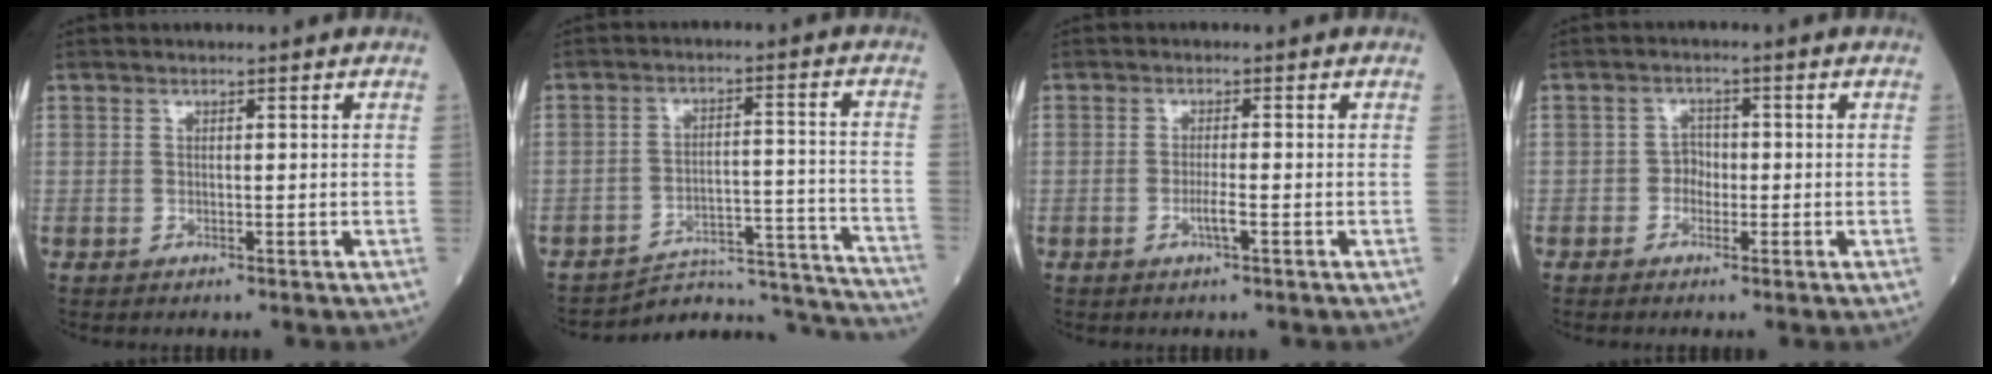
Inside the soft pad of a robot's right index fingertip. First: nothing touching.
{"total": 16.4, "force": [-16.3, 1.3, 1.2], "torque": [0.008, 0.042, -0.217]}
{"total": 2.2, "force": [-0.8, -0.6, 2.0], "torque": [-0.042, -0.003, -0.017]}
{"total": 1.6, "force": [-0.5, 1.0, 1.1], "torque": [-0.012, 0.006, -0.010]}